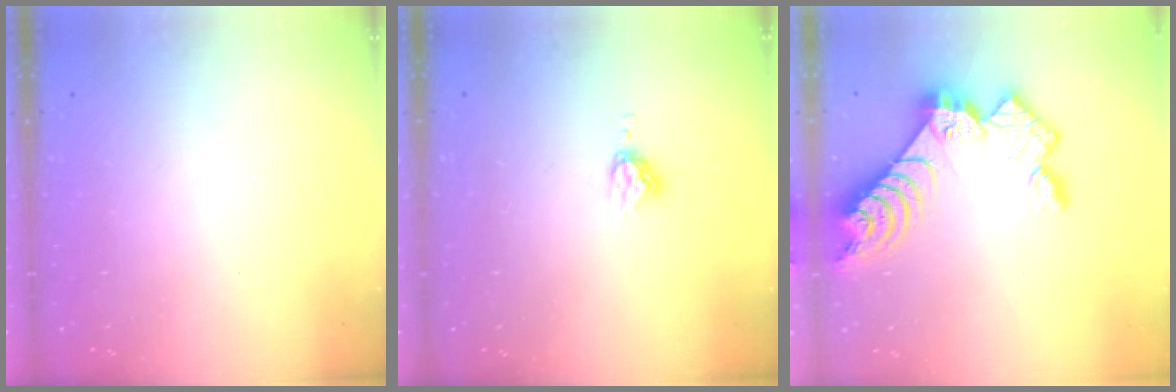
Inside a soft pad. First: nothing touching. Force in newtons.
{"total": 4.8, "press": 4.7, "slide": 0.7}
{"total": 11.2, "press": 11.2, "slide": 0.8}